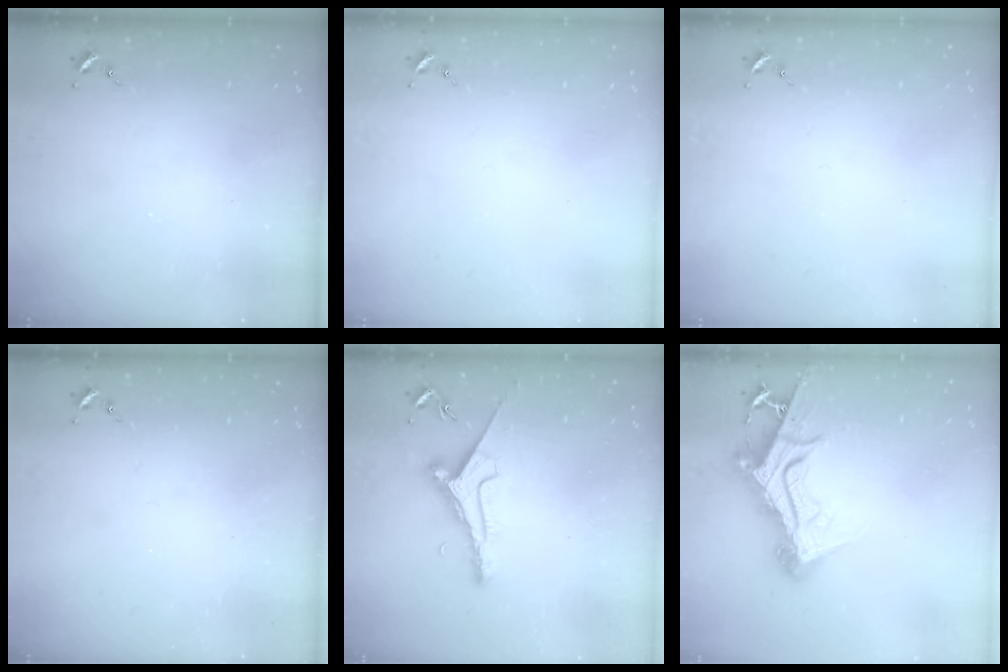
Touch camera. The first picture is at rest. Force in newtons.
{"total": 0.0}
{"total": 0.0}
{"total": 0.0}
{"total": 8.1, "press": 8.1, "slide": 0.7}
{"total": 15.1, "press": 15.0, "slide": 1.3}